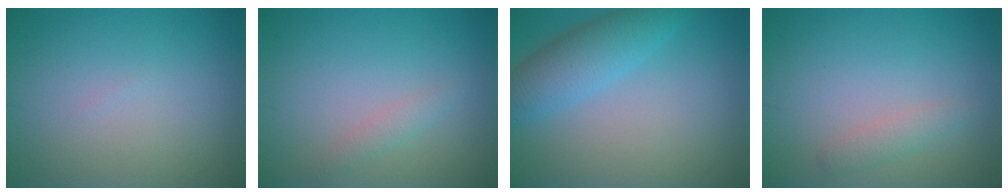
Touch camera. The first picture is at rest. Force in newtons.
{"total": 1.2, "press": 1.2, "slide": 0.0}
{"total": 4.4, "press": 4.4, "slide": 0.1}
{"total": 1.5, "press": 1.5, "slide": 0.0}